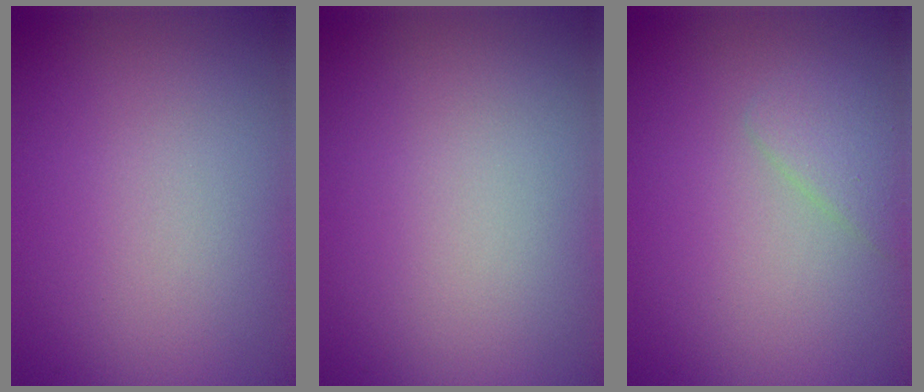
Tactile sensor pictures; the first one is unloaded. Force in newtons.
{"total": 0.0}
{"total": 1.6, "press": 1.6, "slide": 0.0}